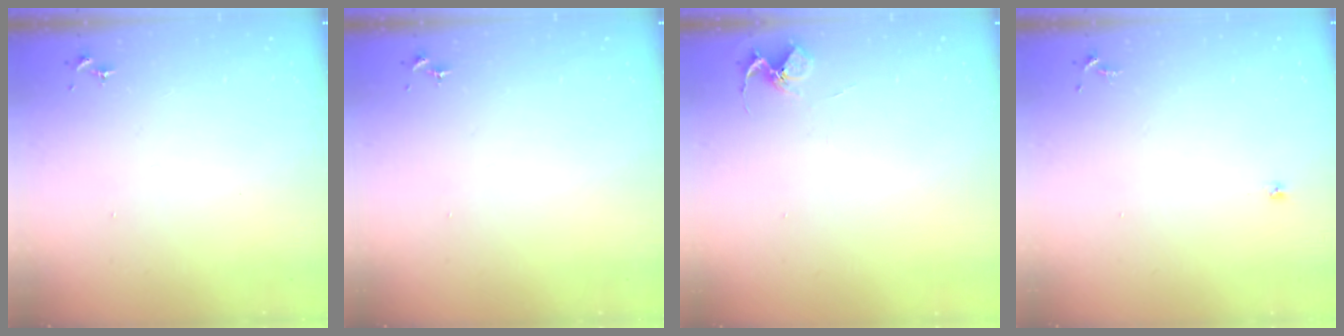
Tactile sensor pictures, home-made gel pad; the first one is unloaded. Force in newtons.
{"total": 0.0}
{"total": 5.8, "press": 5.8, "slide": 0.5}
{"total": 4.3, "press": 4.3, "slide": 0.4}